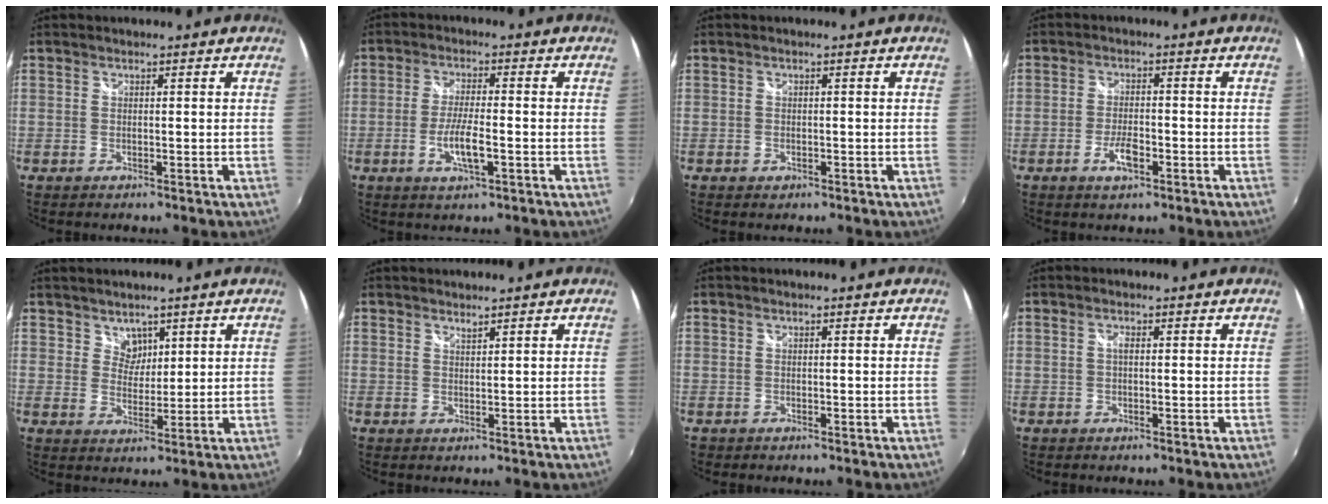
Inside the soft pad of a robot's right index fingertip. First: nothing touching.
{"total": 6.1, "force": [-2.1, 1.1, 5.6], "torque": [-0.114, -0.007, -0.038]}
{"total": 1.3, "force": [-0.6, 1.1, 0.3], "torque": [-0.007, -0.003, -0.010]}
{"total": 4.4, "force": [-2.1, 1.7, 3.4], "torque": [-0.074, -0.002, -0.039]}
{"total": 3.4, "force": [2.3, 2.5, 0.5], "torque": [0.001, 0.003, 0.041]}
{"total": 0.9, "force": [0.9, 0.1, 0.3], "torque": [-0.003, -0.001, 0.016]}
{"total": 0.7, "force": [-0.4, 0.6, 0.0], "torque": [-0.002, -0.001, -0.007]}
{"total": 1.0, "force": [0.0, 0.3, 0.9], "torque": [-0.017, 0.003, -0.003]}